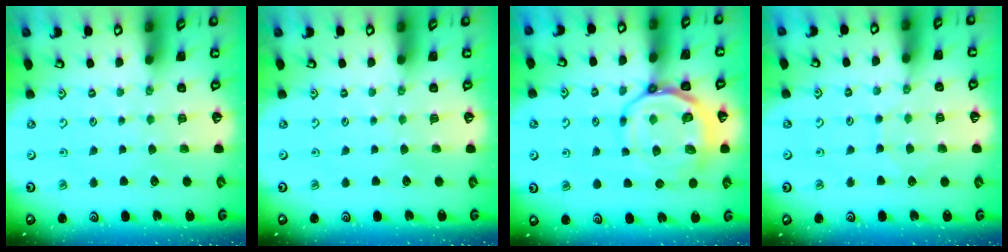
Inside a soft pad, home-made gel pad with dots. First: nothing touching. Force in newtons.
{"total": 0.0}
{"total": 14.0, "press": 13.8, "slide": 2.3}
{"total": 5.8, "press": 5.8, "slide": 0.5}